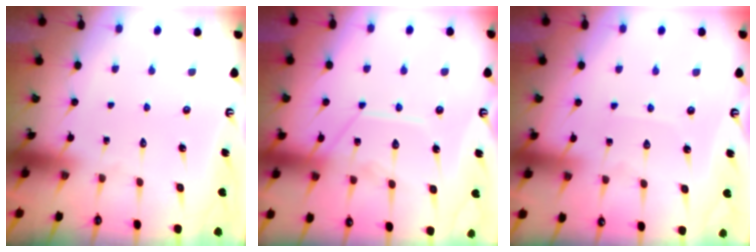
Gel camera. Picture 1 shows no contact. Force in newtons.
{"total": 11.8, "press": 11.8, "slide": 1.0}
{"total": 2.9, "press": 2.9, "slide": 0.4}